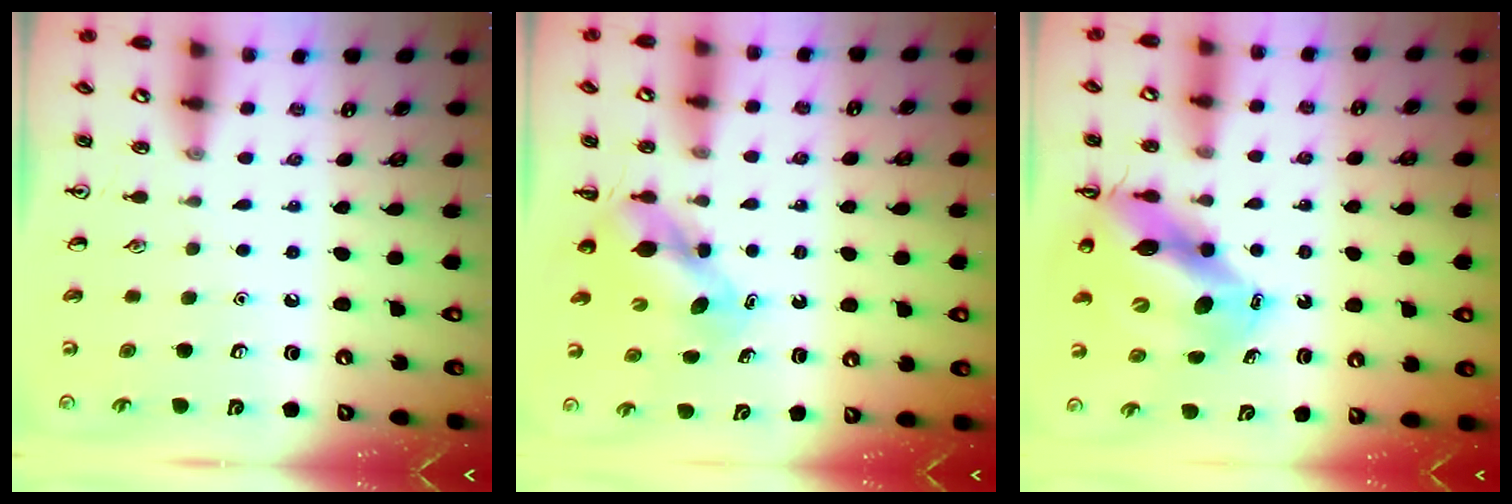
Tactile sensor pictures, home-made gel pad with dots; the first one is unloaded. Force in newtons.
{"total": 5.7, "press": 5.6, "slide": 0.7}
{"total": 14.3, "press": 13.7, "slide": 4.1}